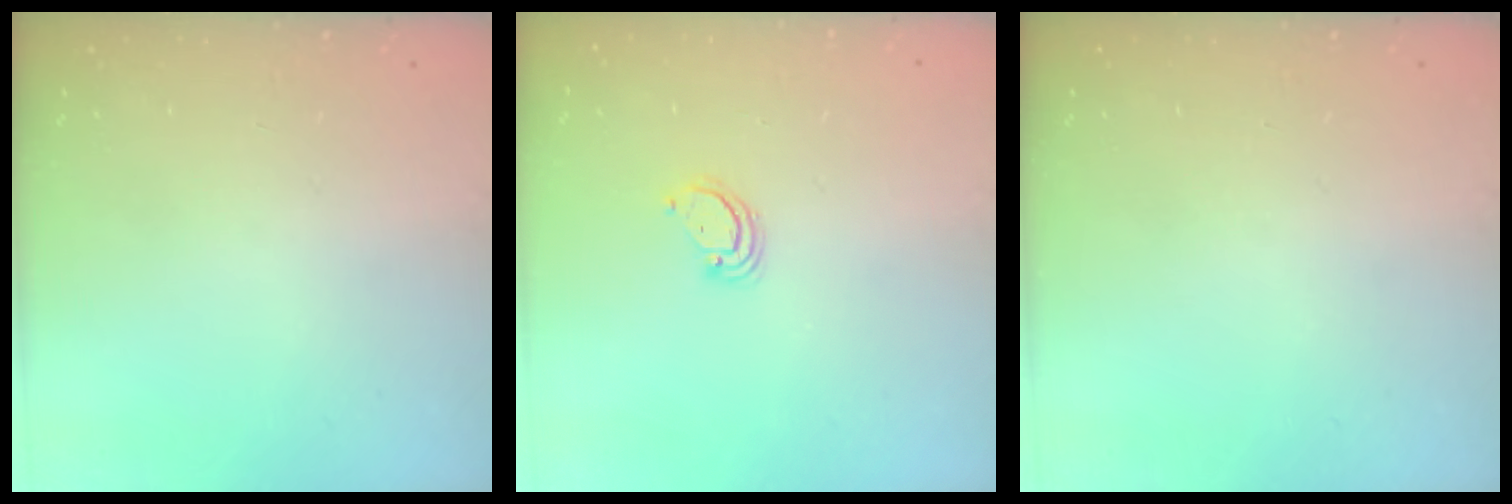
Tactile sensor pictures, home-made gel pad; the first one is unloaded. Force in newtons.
{"total": 2.9, "press": 2.8, "slide": 0.2}
{"total": 0.0}